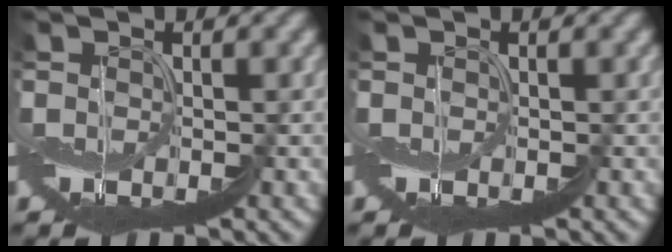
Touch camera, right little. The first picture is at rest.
{"total": 0.0}